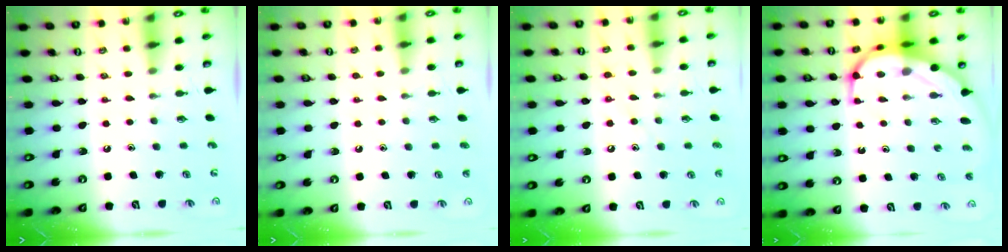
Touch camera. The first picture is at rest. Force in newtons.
{"total": 1.0, "press": 1.0, "slide": 0.1}
{"total": 8.1, "press": 8.1, "slide": 0.7}
{"total": 11.5, "press": 11.4, "slide": 1.2}